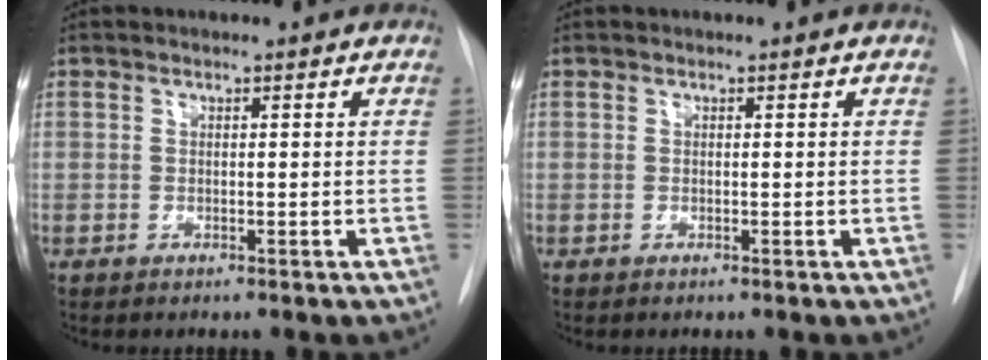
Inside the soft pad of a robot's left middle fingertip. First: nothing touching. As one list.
[{"total": 0.0}]